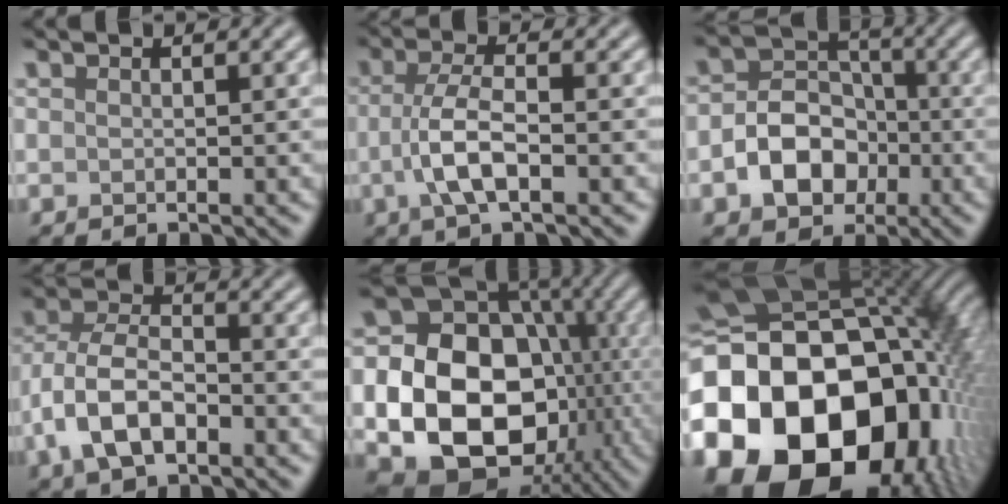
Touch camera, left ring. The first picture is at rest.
{"total": 4.1, "force": [-1.0, 1.4, 3.8], "torque": [-0.080, 0.003, -0.024]}
{"total": 5.6, "force": [-1.8, 4.2, 3.1], "torque": [-0.046, 0.001, -0.034]}
{"total": 6.5, "force": [-2.5, 3.6, 4.8], "torque": [-0.101, 0.003, -0.056]}
{"total": 18.6, "force": [-3.4, 15.2, 10.3], "torque": [-0.165, -0.028, -0.076]}
{"total": 23.5, "force": [-5.0, 17.6, 14.8], "torque": [-0.305, -0.035, -0.096]}